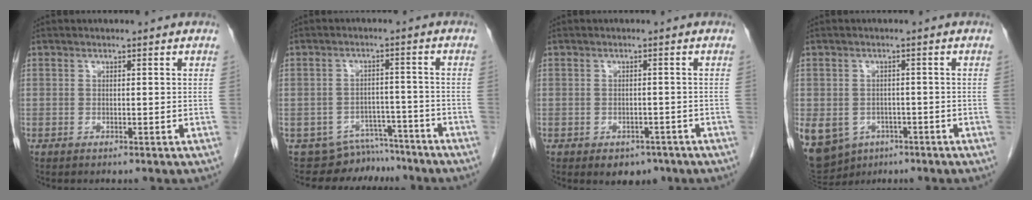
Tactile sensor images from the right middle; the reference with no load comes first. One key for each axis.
{"total": 7.4, "fx": -6.7, "fy": 2.9, "fz": -1.0, "tx": 0.025, "ty": 0.031, "tz": -0.092}
{"total": 3.6, "fx": -2.5, "fy": 2.2, "fz": 1.5, "tx": -0.014, "ty": 0.001, "tz": -0.023}
{"total": 21.4, "fx": -9.5, "fy": 17.1, "fz": 8.6, "tx": -0.303, "ty": -0.014, "tz": -0.129}